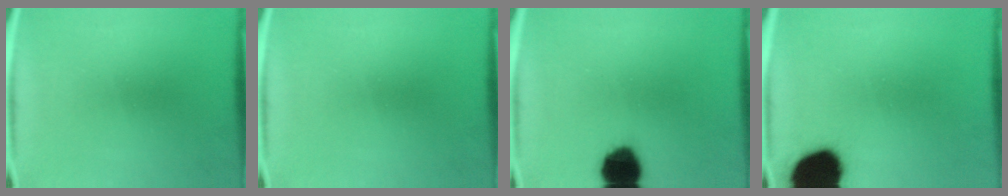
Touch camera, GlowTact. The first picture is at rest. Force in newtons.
{"total": 0.0}
{"total": 11.1}
{"total": 17.8}